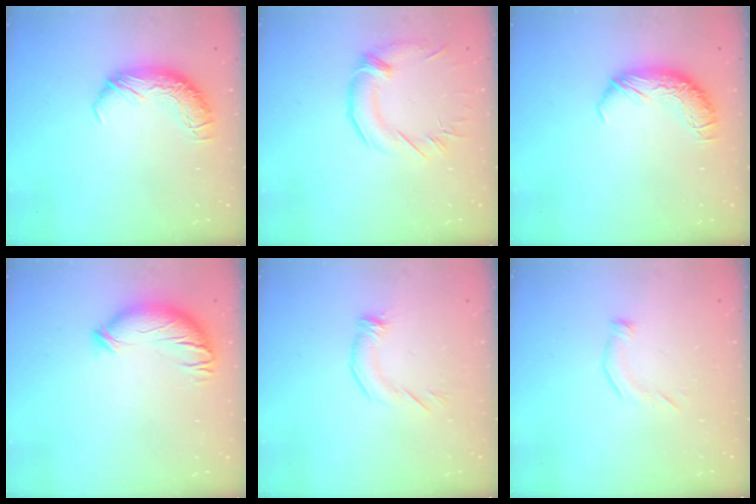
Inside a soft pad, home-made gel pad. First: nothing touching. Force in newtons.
{"total": 1.5, "press": 0.3, "slide": 1.5}
{"total": 0.0}
{"total": 3.8, "press": 3.0, "slide": 2.3}
{"total": 2.8, "press": 2.7, "slide": 0.8}
{"total": 4.7, "press": 4.7, "slide": 0.5}